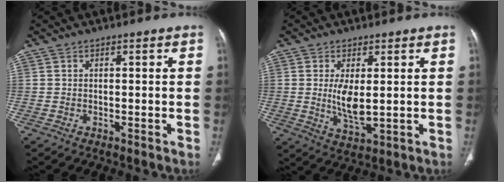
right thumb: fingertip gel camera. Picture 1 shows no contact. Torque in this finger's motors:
{"motor_torque": [0.92, 0.88, 0.74, -0.58, 0.10]}